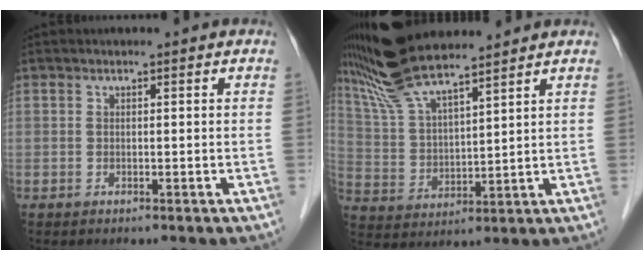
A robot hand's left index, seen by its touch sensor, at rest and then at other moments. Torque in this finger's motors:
{"motor_torque": [0.09, -0.22, 0.17, -0.02]}